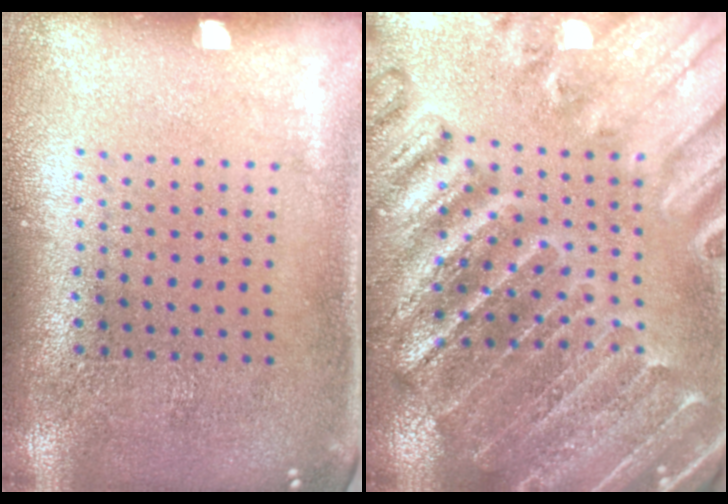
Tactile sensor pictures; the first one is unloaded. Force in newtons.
{"total": 2.8, "press": 2.8, "slide": 0.4}